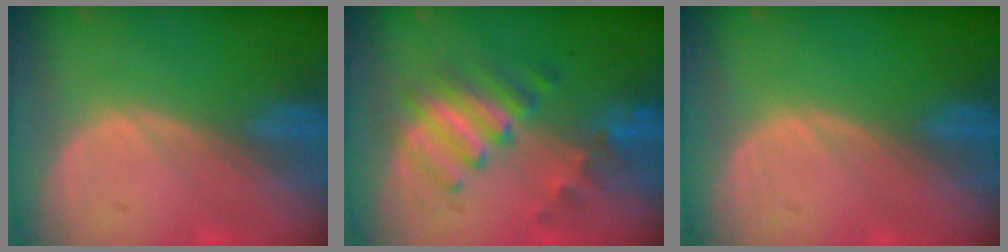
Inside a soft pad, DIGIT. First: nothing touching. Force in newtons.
{"total": 6.5, "press": 6.5, "slide": 0.8}
{"total": 0.0}